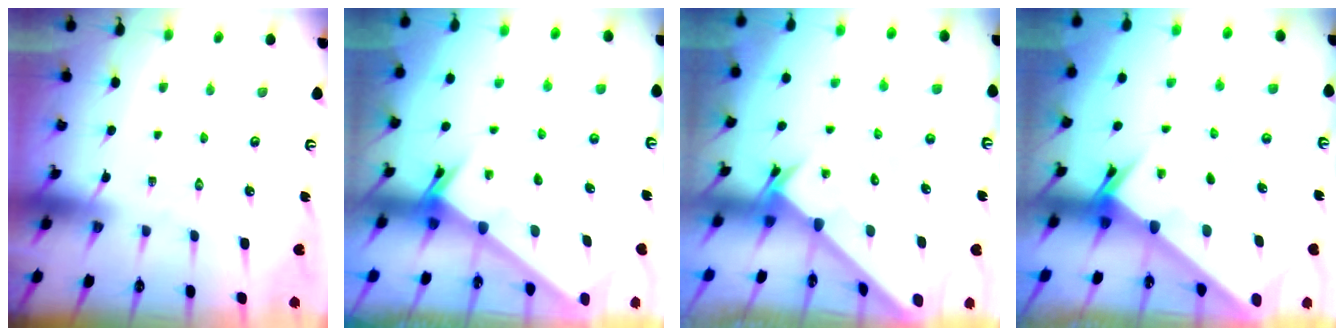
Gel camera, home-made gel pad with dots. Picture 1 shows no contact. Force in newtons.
{"total": 2.6, "press": 2.6, "slide": 0.2}
{"total": 2.5, "press": 2.5, "slide": 0.2}
{"total": 2.6, "press": 2.6, "slide": 0.3}